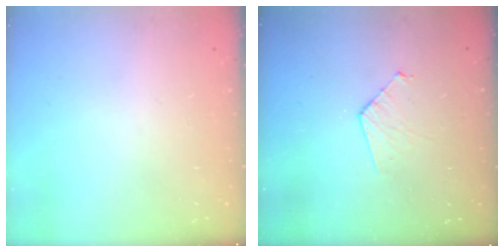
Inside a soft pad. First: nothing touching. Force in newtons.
{"total": 5.8, "press": 5.8, "slide": 0.5}